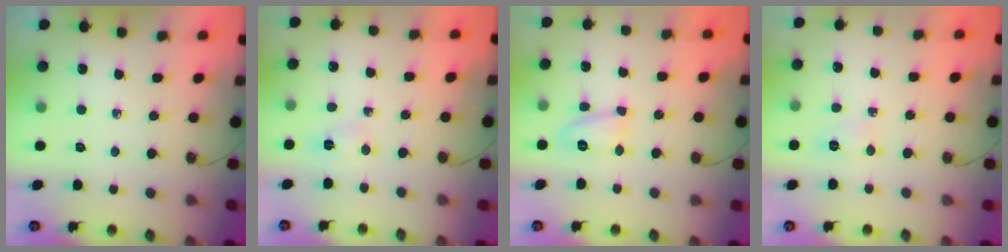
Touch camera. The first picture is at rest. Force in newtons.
{"total": 2.4, "press": 2.4, "slide": 0.3}
{"total": 9.2, "press": 9.2, "slide": 1.2}
{"total": 4.8, "press": 4.7, "slide": 0.7}